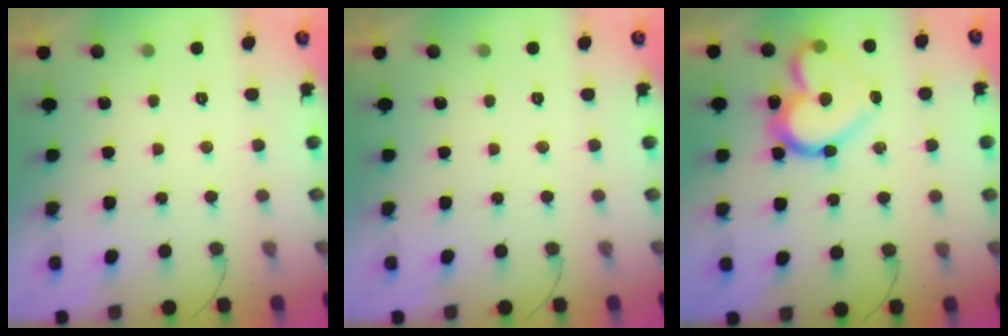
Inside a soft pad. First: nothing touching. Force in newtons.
{"total": 0.0}
{"total": 17.6, "press": 17.5, "slide": 1.1}